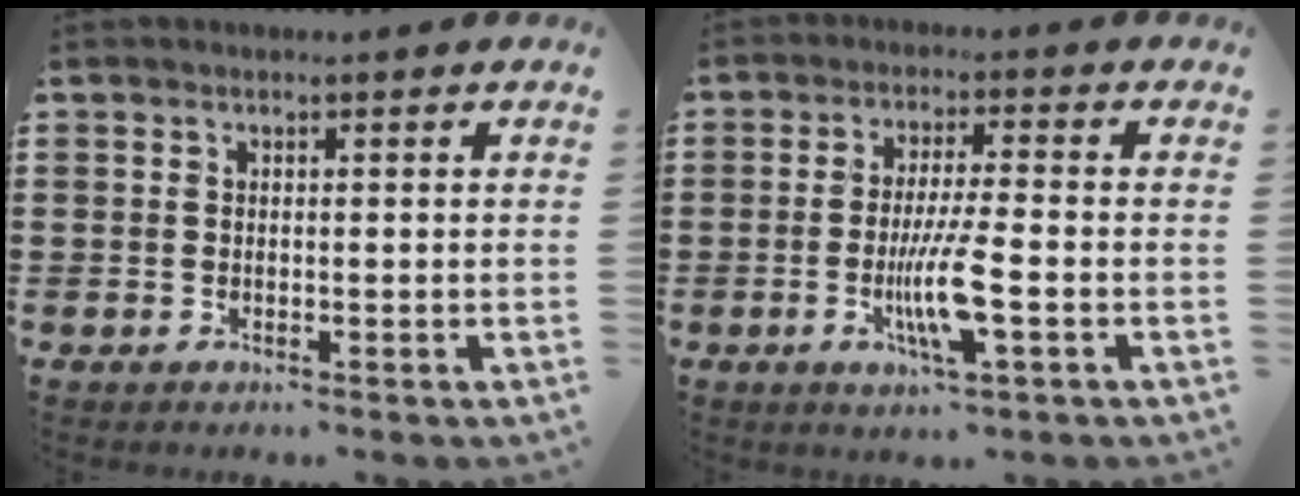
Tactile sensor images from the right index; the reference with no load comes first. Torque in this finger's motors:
{"motor_torque": [0.53, 0.34, 0.71, 0.12]}